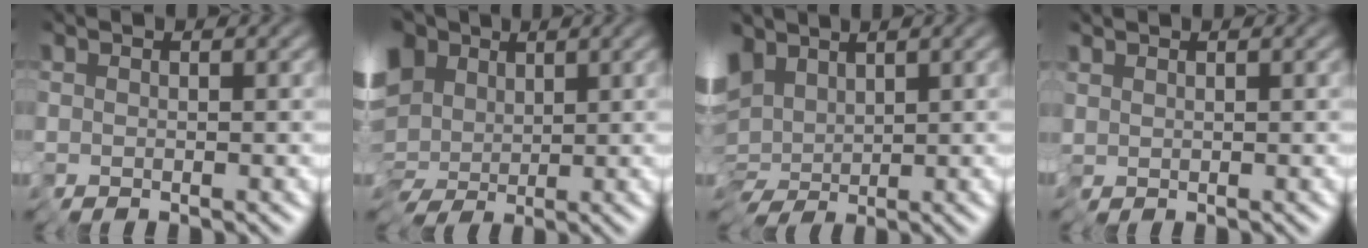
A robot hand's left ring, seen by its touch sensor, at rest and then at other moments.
{"total": 11.8, "force": [2.5, 8.9, 7.2], "torque": [-0.151, 0.026, 0.014]}
{"total": 6.9, "force": [2.1, 4.6, 4.6], "torque": [-0.113, 0.015, 0.041]}
{"total": 0.9, "force": [0.6, 0.5, -0.3], "torque": [0.006, 0.004, 0.014]}